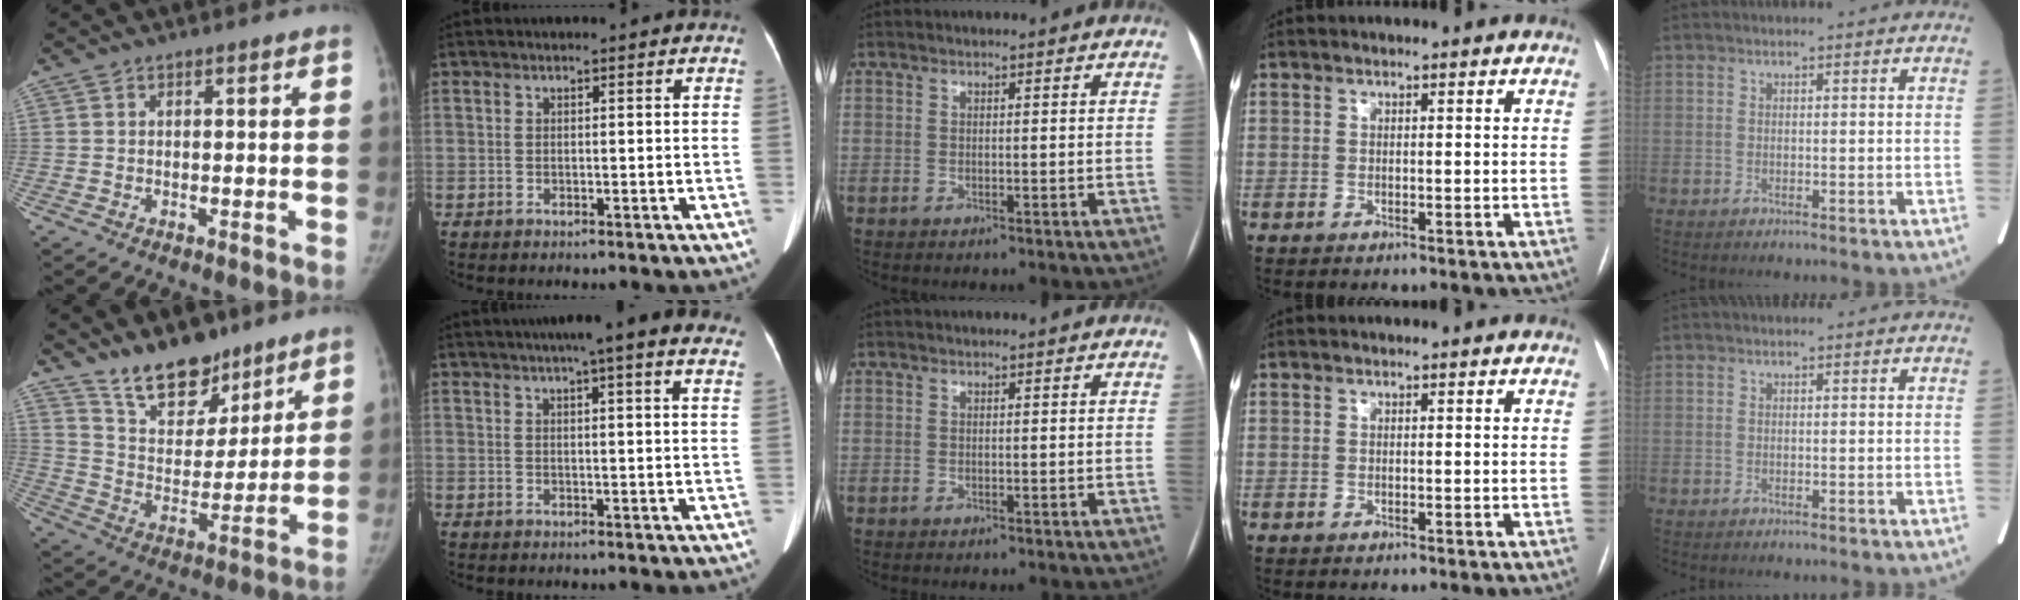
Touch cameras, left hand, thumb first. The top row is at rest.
{"thumb": {"total": 14.4, "force": [11.3, 6.9, 5.6], "torque": [-0.047, -0.080, 0.201]}, "index": {"total": 14.4, "force": [11.4, 1.1, 8.7], "torque": [-0.119, 0.026, 0.130]}}